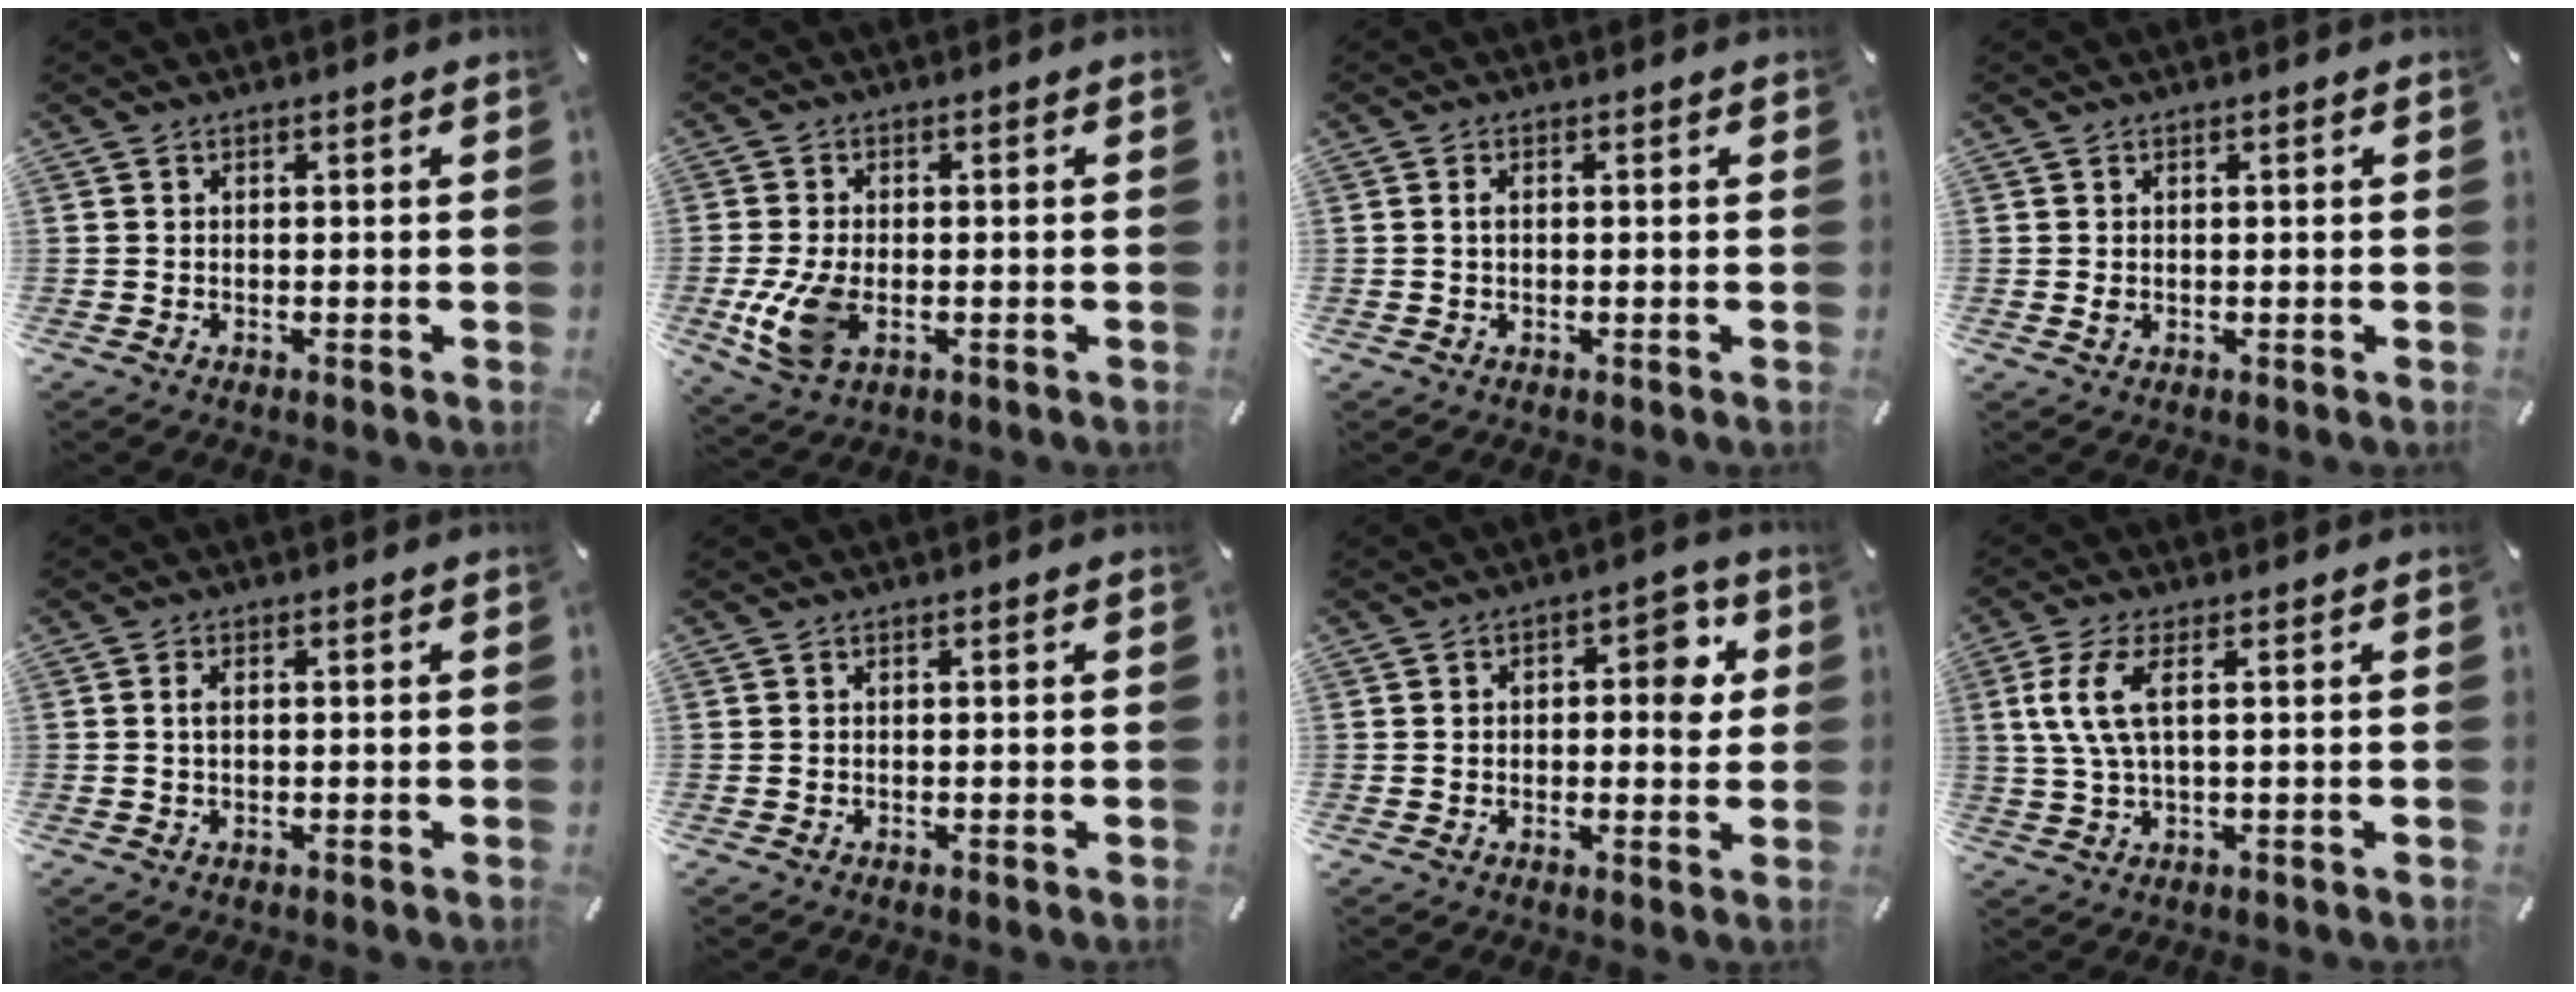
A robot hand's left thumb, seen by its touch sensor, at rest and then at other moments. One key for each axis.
{"total": 8.9, "fx": -1.9, "fy": 5.2, "fz": 6.9, "tx": -0.163, "ty": -0.008, "tz": -0.031}
{"total": 1.3, "fx": 0.2, "fy": 0.6, "fz": 1.1, "tx": -0.025, "ty": 0.002, "tz": 0.002}
{"total": 0.8, "fx": 0.1, "fy": 0.6, "fz": 0.6, "tx": -0.006, "ty": -0.002, "tz": 0.000}
{"total": 1.6, "fx": 0.2, "fy": 0.7, "fz": 1.4, "tx": -0.029, "ty": 0.003, "tz": 0.002}
{"total": 0.0}
{"total": 7.9, "fx": 1.5, "fy": 4.5, "fz": 6.3, "tx": -0.067, "ty": -0.005, "tz": 0.013}
{"total": 7.5, "fx": 1.8, "fy": 2.4, "fz": 6.9, "tx": -0.156, "ty": -0.007, "tz": 0.027}